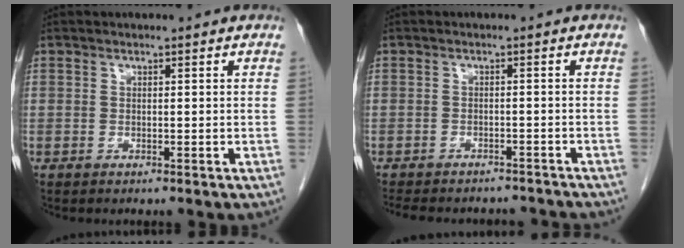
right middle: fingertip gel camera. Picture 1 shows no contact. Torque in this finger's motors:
{"motor_torque": [1.09, -1.05, 0.08, 0.07]}